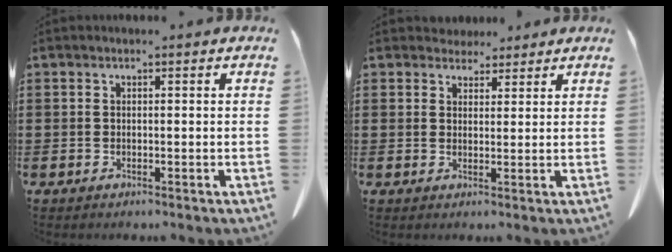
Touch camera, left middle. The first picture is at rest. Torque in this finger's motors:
{"motor_torque": [0.32, 0.03, 0.16, 0.04]}